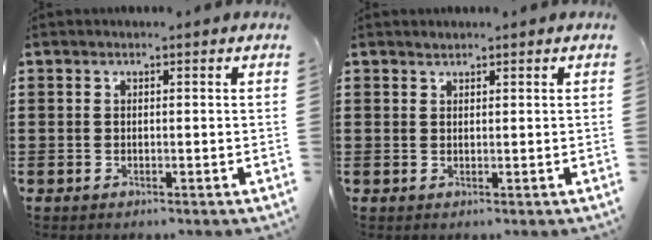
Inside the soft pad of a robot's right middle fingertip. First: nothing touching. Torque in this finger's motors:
{"motor_torque": [0.00, 0.00, 0.00, -0.01]}